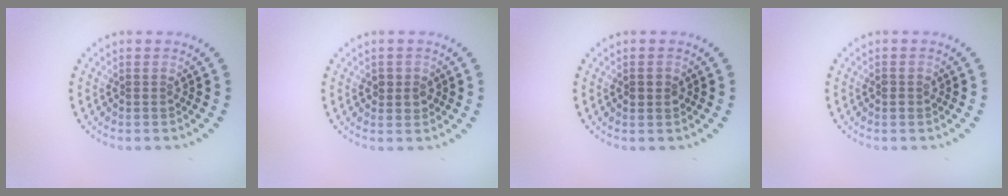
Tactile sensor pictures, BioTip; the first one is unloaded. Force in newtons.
{"total": 1.6, "press": 1.6, "slide": 0.4}
{"total": 1.0, "press": 1.0, "slide": 0.1}
{"total": 0.7, "press": 0.7, "slide": 0.3}